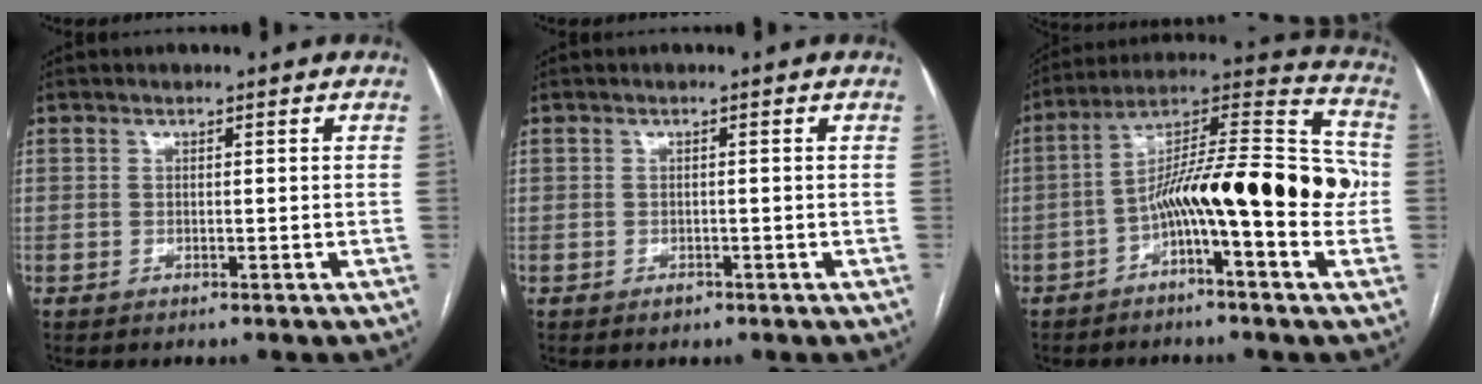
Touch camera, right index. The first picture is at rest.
{"total": 1.0, "force": [-0.8, 0.6, 0.5], "torque": [-0.006, 0.001, -0.008]}
{"total": 18.3, "force": [-3.3, 3.2, 17.7], "torque": [-0.282, 0.045, -0.057]}